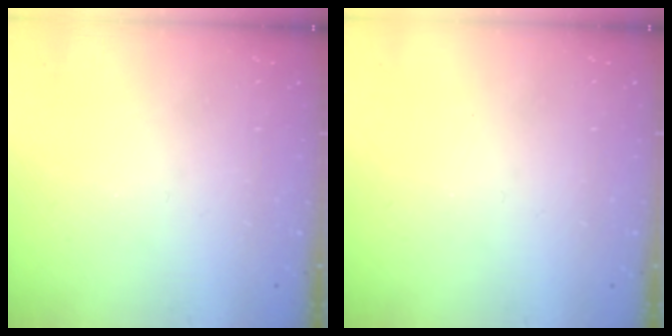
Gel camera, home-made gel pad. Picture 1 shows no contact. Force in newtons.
{"total": 0.0}